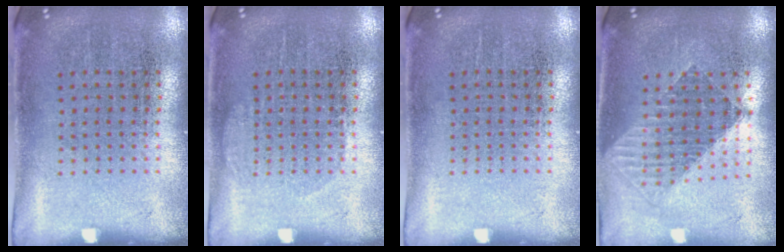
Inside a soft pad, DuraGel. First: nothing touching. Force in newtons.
{"total": 0.9, "press": 0.9, "slide": 0.3}
{"total": 0.0}
{"total": 1.5, "press": 1.3, "slide": 0.8}